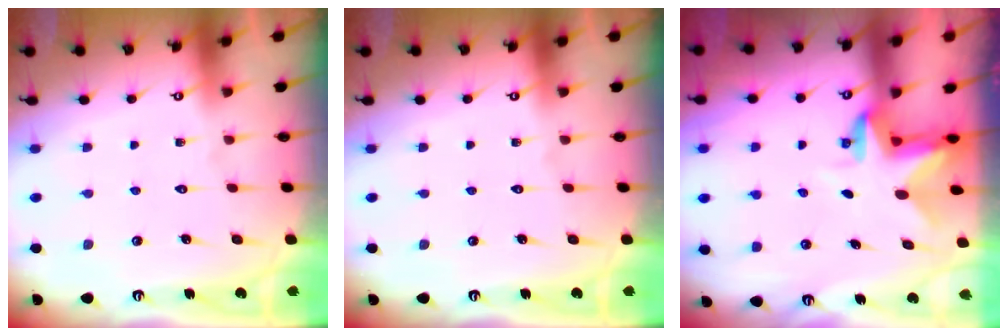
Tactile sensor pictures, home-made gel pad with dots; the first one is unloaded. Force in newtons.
{"total": 0.0}
{"total": 3.0, "press": 2.9, "slide": 0.5}